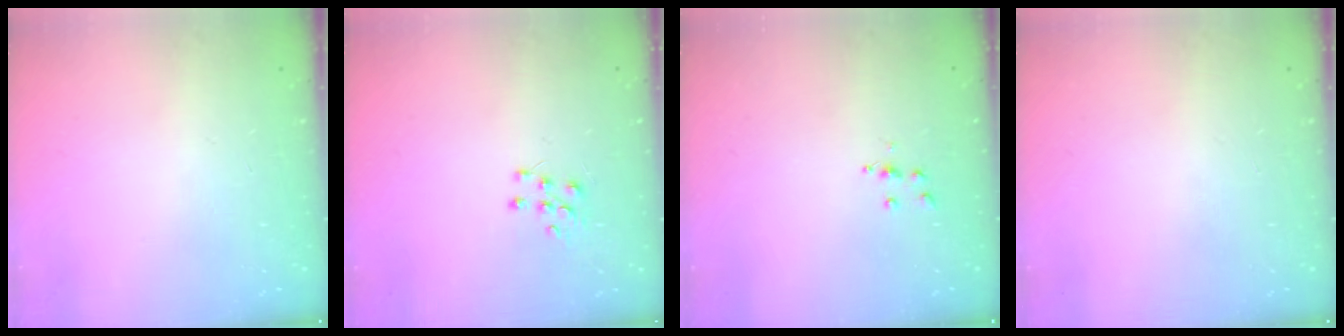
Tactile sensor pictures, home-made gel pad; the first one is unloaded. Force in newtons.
{"total": 6.3, "press": 6.3, "slide": 0.5}
{"total": 4.8, "press": 4.8, "slide": 0.5}
{"total": 0.0}